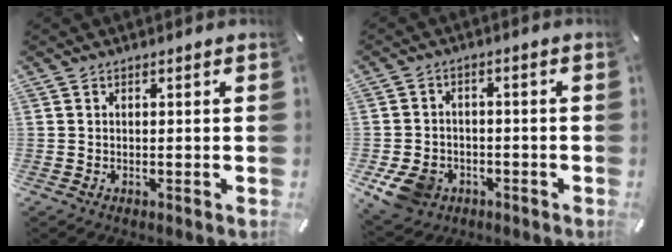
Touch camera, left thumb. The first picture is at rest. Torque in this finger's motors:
{"motor_torque": [0.02, 1.77, 0.43, 0.31, 0.24]}